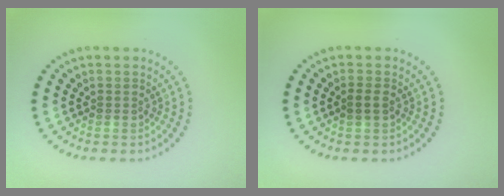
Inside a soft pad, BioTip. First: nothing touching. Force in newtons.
{"total": 1.2, "press": 1.2, "slide": 0.1}